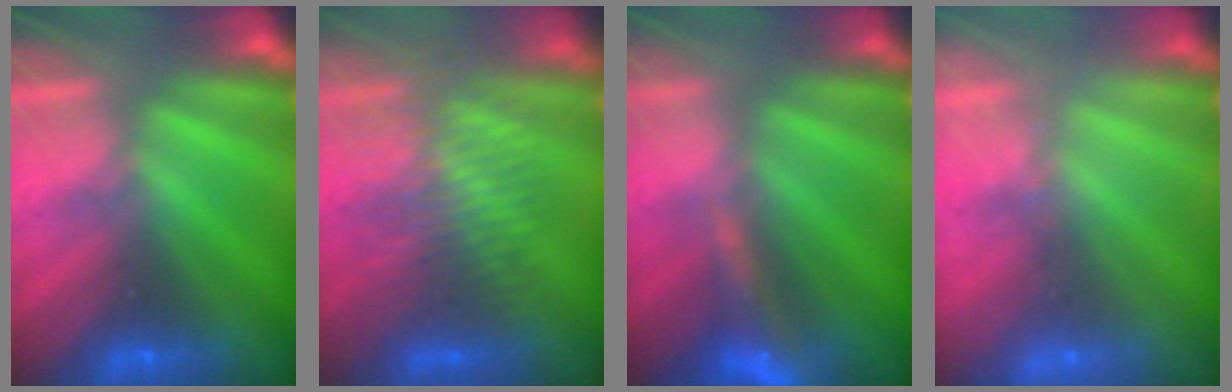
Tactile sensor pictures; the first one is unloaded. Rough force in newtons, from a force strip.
{"total": 3.5}
{"total": 8.8}
{"total": 2.6}